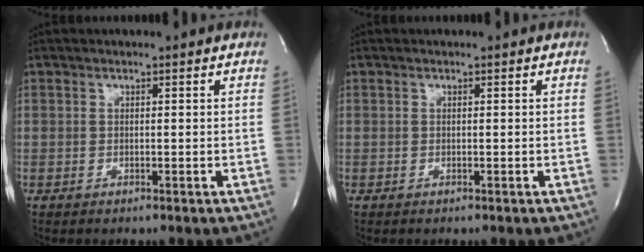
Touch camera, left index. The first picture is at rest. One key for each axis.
{"total": 0.0}